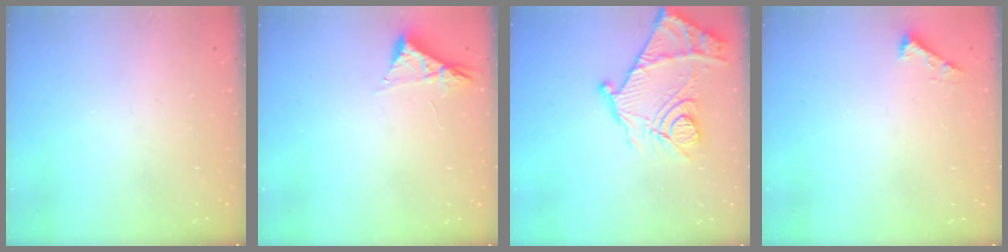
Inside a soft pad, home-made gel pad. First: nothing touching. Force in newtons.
{"total": 4.5, "press": 4.4, "slide": 0.5}
{"total": 17.3, "press": 17.2, "slide": 1.7}
{"total": 2.3, "press": 2.3, "slide": 0.3}